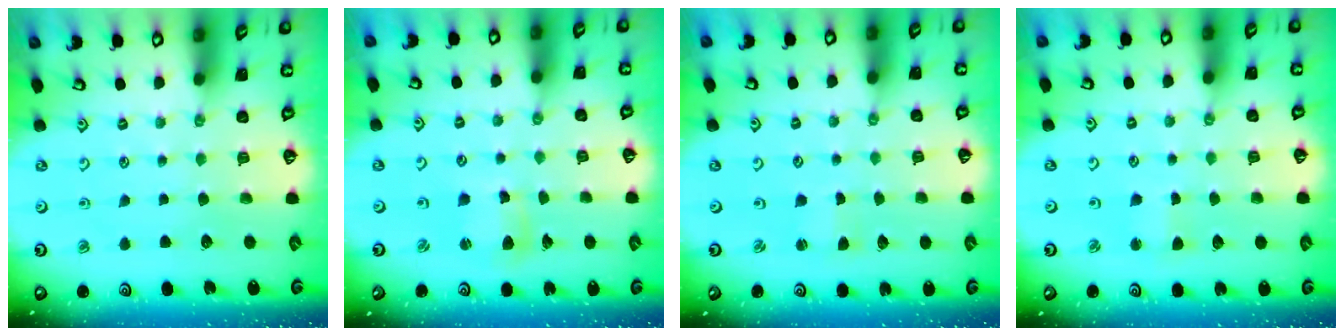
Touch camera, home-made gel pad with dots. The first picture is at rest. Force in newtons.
{"total": 4.6, "press": 4.5, "slide": 0.5}
{"total": 1.5, "press": 1.5, "slide": 0.3}
{"total": 2.4, "press": 2.4, "slide": 0.3}